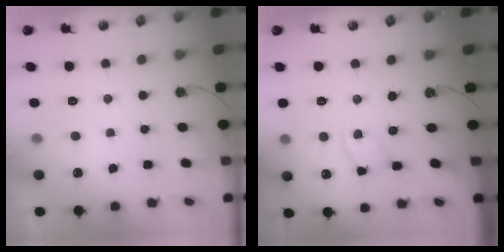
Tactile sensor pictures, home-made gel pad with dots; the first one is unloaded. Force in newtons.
{"total": 4.0, "press": 4.0, "slide": 0.2}